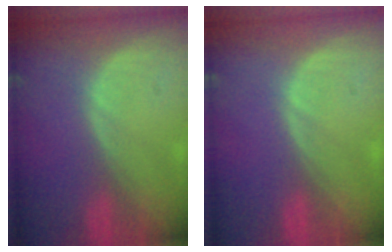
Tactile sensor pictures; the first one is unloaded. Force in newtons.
{"total": 0.0}